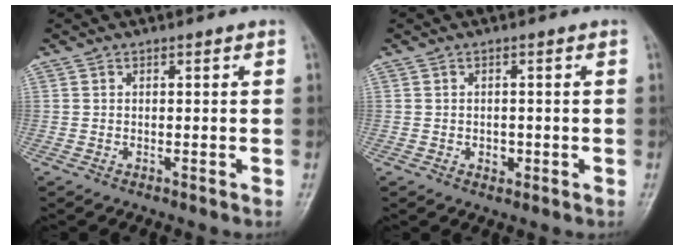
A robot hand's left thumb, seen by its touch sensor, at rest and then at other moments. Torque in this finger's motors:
{"motor_torque": [-0.11, 0.11, 0.07, 0.01, 0.00]}